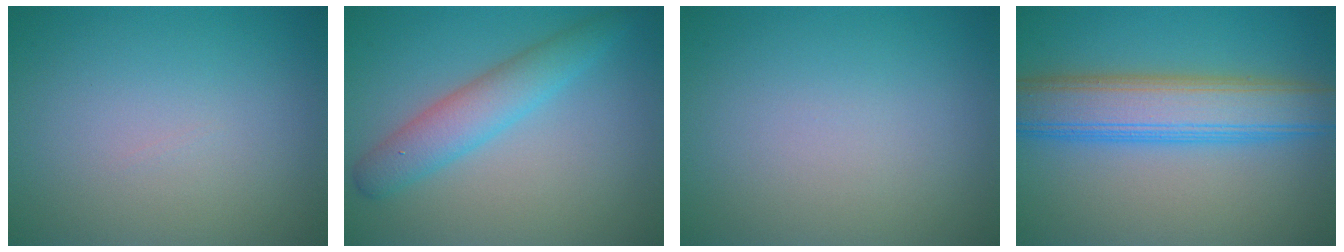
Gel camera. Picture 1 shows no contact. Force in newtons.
{"total": 3.9, "press": 3.9, "slide": 0.1}
{"total": 0.0}
{"total": 7.5, "press": 7.5, "slide": 0.4}